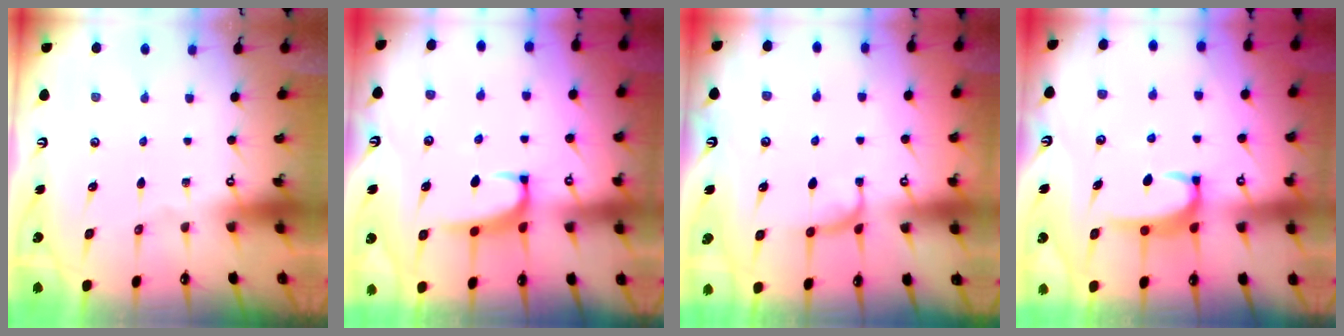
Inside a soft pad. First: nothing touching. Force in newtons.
{"total": 1.5, "press": 1.2, "slide": 0.8}
{"total": 0.8, "press": 0.4, "slide": 0.7}
{"total": 2.9, "press": 2.8, "slide": 0.5}